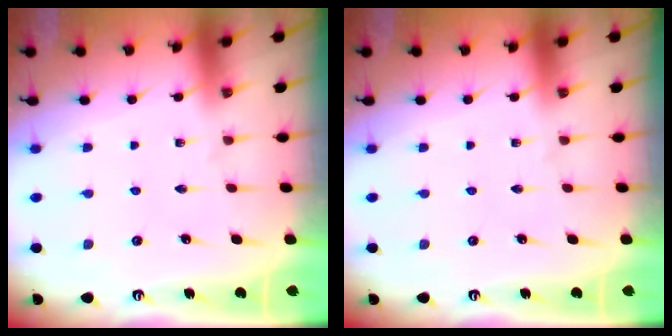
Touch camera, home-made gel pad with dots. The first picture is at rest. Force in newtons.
{"total": 0.0}